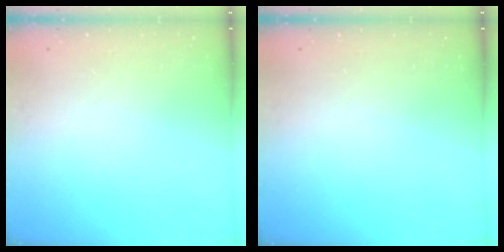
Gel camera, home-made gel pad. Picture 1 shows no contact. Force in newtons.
{"total": 0.0}